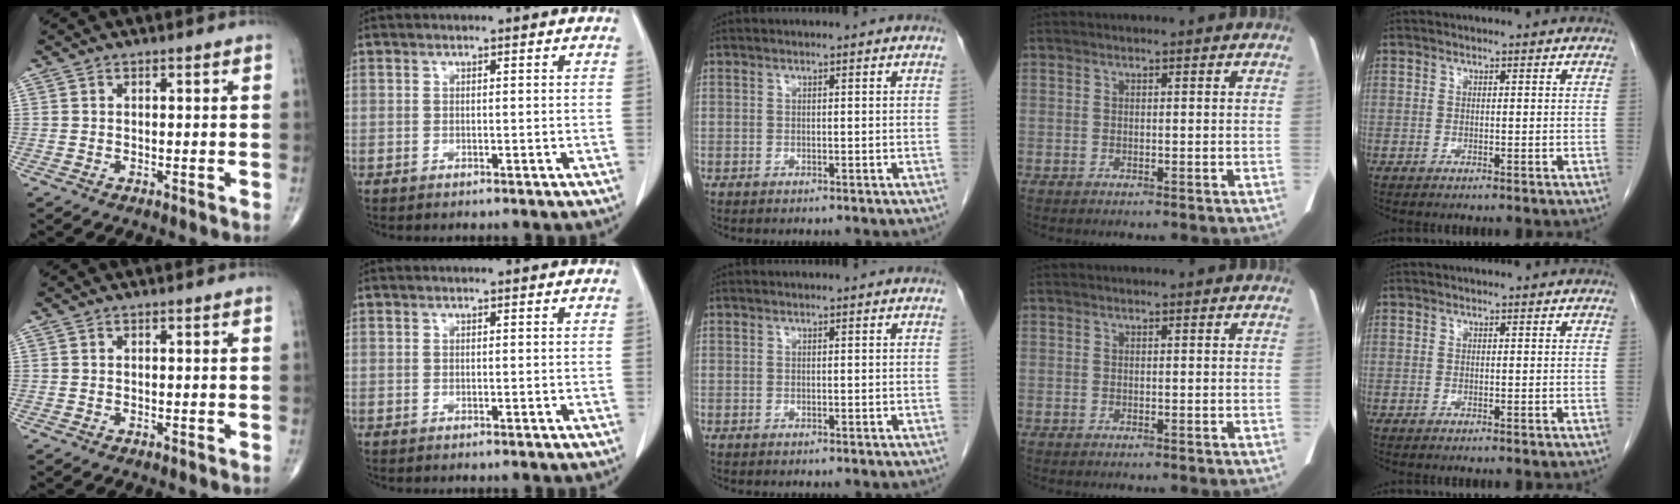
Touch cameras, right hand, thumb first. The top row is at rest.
{}